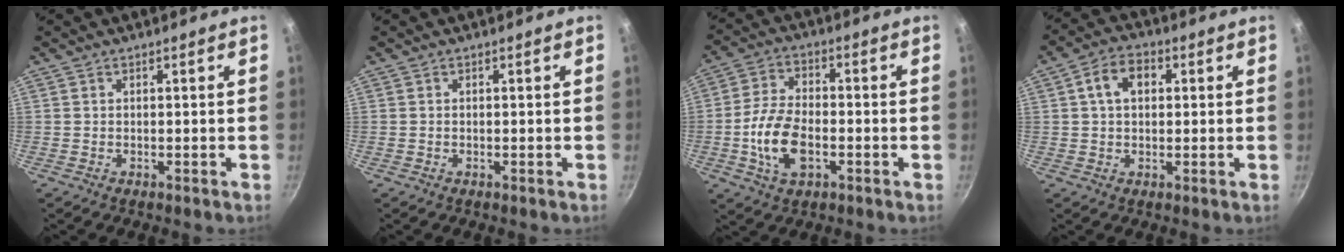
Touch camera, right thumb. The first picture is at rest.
{"total": 0.0}
{"total": 10.8, "force": [-2.7, 6.1, 8.5], "torque": [-0.160, 0.022, -0.056]}
{"total": 6.8, "force": [1.5, 4.7, 4.6], "torque": [-0.059, 0.014, 0.017]}